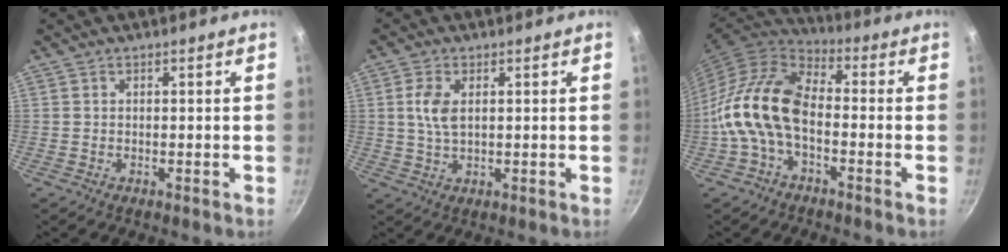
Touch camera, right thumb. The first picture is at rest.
{"total": 5.0, "force": [1.1, 2.7, 4.1], "torque": [-0.084, 0.000, 0.022]}
{"total": 13.9, "force": [-3.3, 8.2, 10.8], "torque": [-0.199, 0.040, -0.079]}